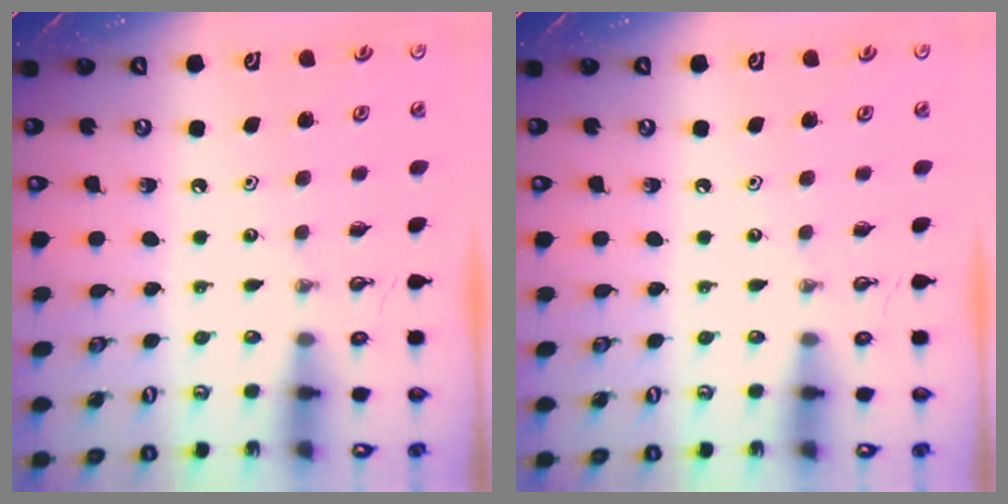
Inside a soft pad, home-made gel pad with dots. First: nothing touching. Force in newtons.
{"total": 0.0}